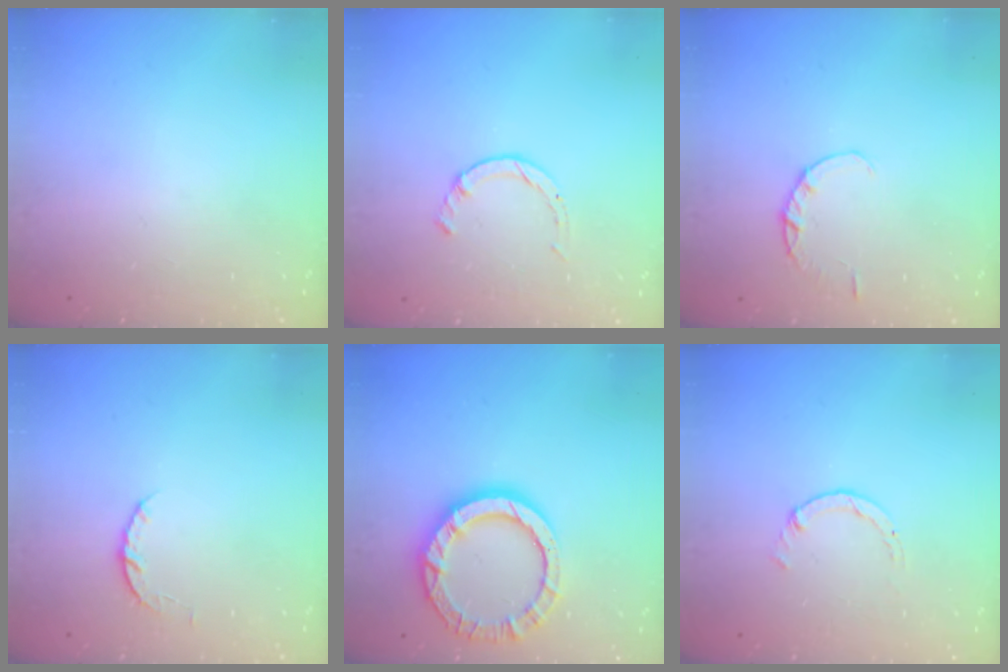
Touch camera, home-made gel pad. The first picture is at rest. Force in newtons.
{"total": 1.7, "press": 1.7, "slide": 0.2}
{"total": 1.8, "press": 1.8, "slide": 0.3}
{"total": 4.1, "press": 4.1, "slide": 0.6}
{"total": 11.5, "press": 11.5, "slide": 0.9}
{"total": 0.7, "press": 0.7, "slide": 0.2}